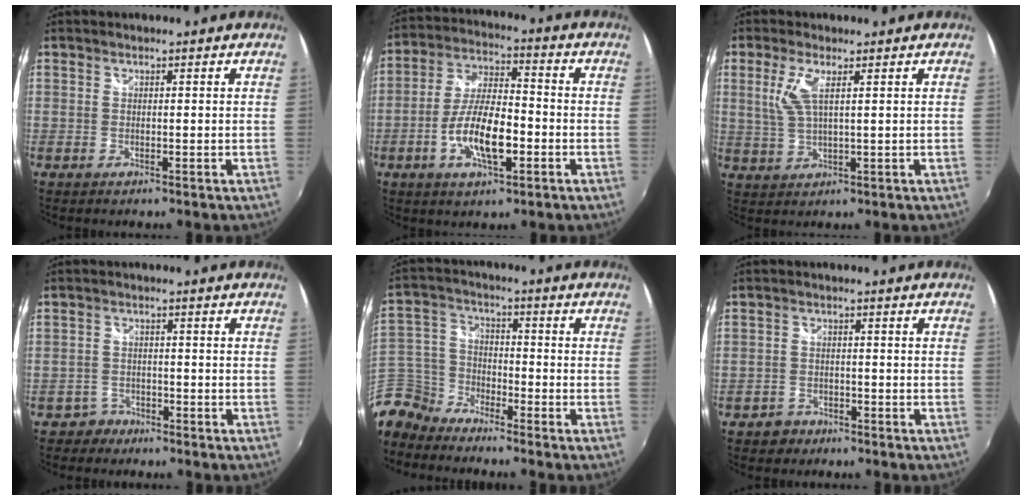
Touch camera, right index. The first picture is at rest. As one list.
[{"total": 11.6, "force": [-3.8, 4.2, 10.1], "torque": [-0.205, -0.001, -0.068]}, {"total": 5.2, "force": [1.8, 1.3, 4.7], "torque": [-0.104, 0.001, 0.038]}, {"total": 3.4, "force": [-2.5, 2.3, -0.4], "torque": [-0.001, 0.014, -0.046]}, {"total": 10.8, "force": [-9.1, 5.6, 1.5], "torque": [-0.063, 0.022, -0.198]}, {"total": 3.8, "force": [-2.6, 2.8, 0.3], "torque": [-0.021, 0.012, -0.045]}]